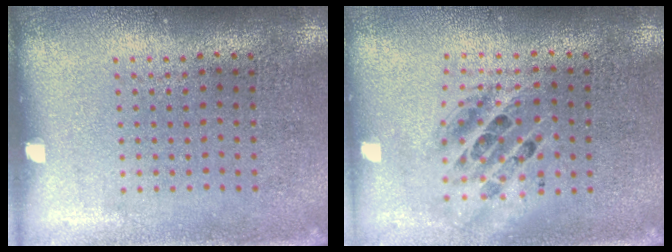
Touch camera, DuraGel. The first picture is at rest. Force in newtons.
{"total": 1.7, "press": 1.4, "slide": 1.0}